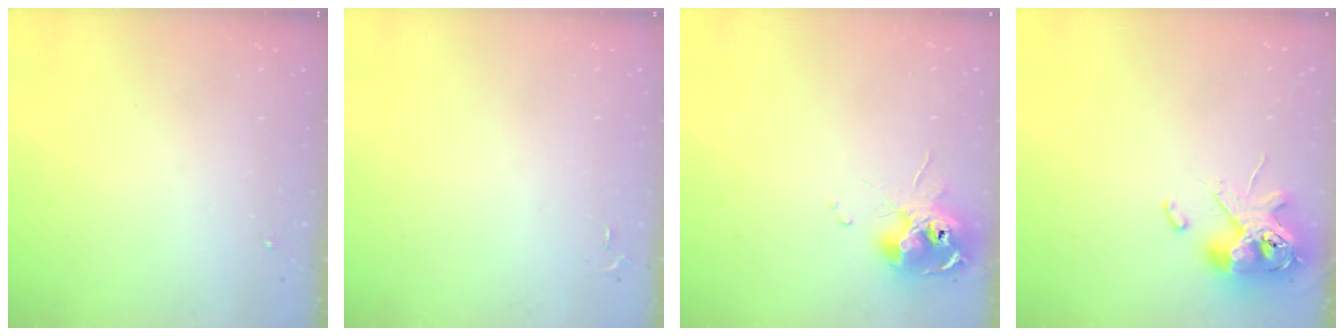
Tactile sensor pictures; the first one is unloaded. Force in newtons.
{"total": 2.6, "press": 2.6, "slide": 0.4}
{"total": 12.2, "press": 12.1, "slide": 1.3}
{"total": 13.2, "press": 13.0, "slide": 2.3}